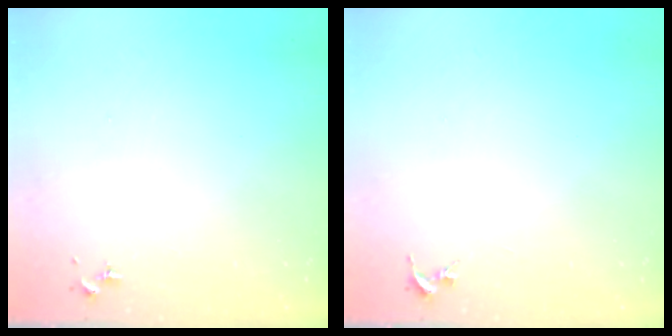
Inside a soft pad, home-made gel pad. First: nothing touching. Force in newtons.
{"total": 0.0}